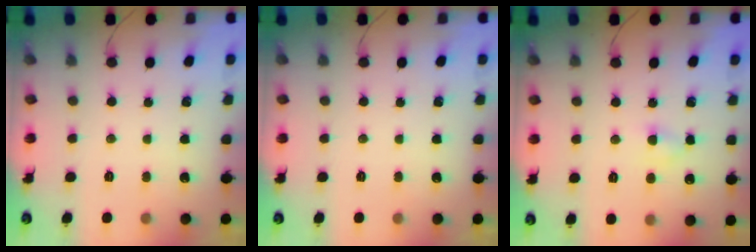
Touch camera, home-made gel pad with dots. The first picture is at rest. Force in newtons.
{"total": 0.0}
{"total": 3.1, "press": 2.9, "slide": 1.1}